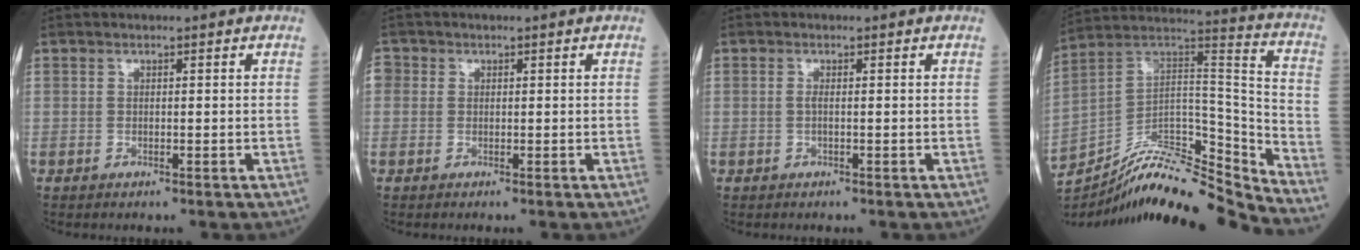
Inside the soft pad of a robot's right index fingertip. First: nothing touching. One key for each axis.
{"total": 2.3, "fx": 0.1, "fy": 2.2, "fz": 0.6, "tx": -0.020, "ty": 0.015, "tz": -0.001}
{"total": 0.8, "fx": 0.0, "fy": 0.1, "fz": 0.8, "tx": -0.019, "ty": -0.001, "tz": -0.002}
{"total": 19.9, "fx": -18.9, "fy": 0.5, "fz": 6.3, "tx": -0.113, "ty": 0.048, "tz": -0.319}